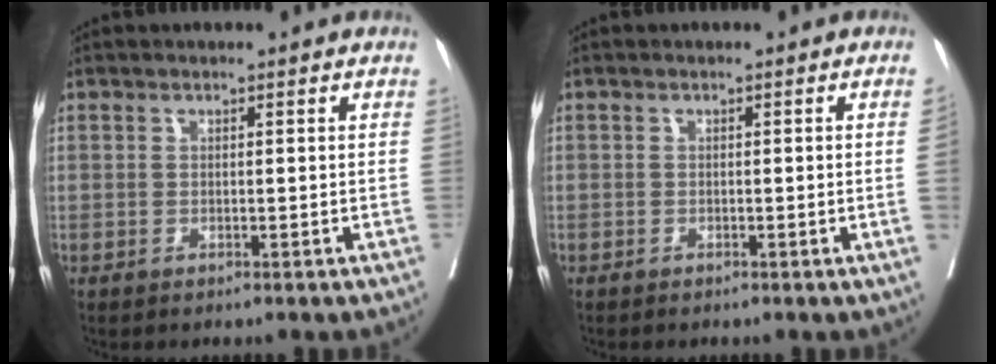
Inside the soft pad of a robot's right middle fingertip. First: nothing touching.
{"total": 0.8, "force": [-0.1, -0.3, 0.7], "torque": [-0.008, 0.000, -0.002]}